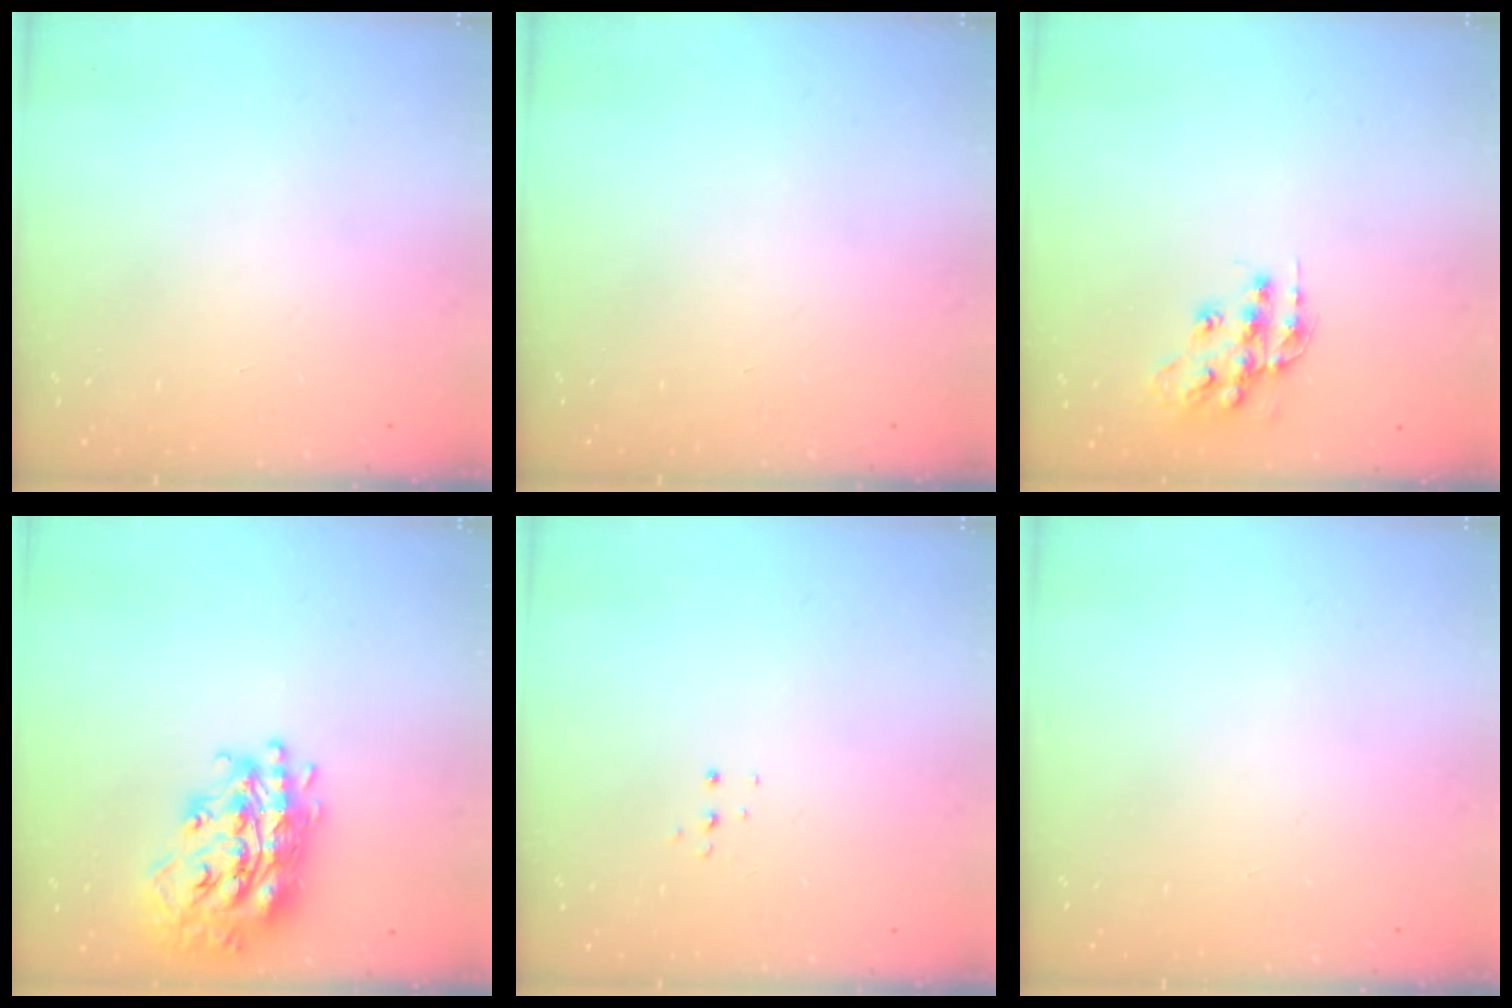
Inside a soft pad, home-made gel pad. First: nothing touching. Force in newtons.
{"total": 0.0}
{"total": 12.5, "press": 12.5, "slide": 0.9}
{"total": 21.6, "press": 21.5, "slide": 1.8}
{"total": 3.4, "press": 3.3, "slide": 0.8}
{"total": 0.0}